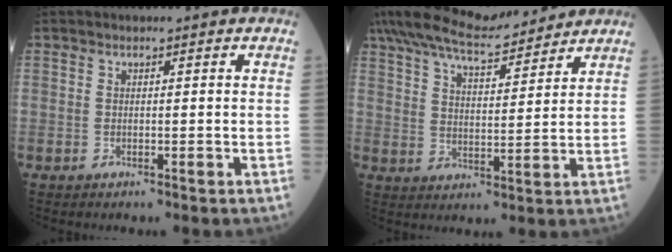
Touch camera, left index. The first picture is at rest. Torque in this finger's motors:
{"motor_torque": [1.04, -1.09, 0.48, 0.10]}